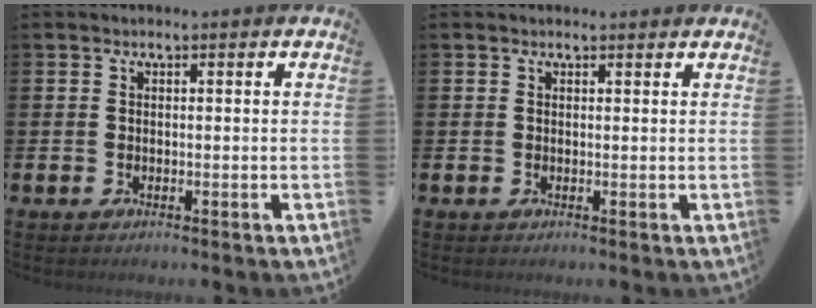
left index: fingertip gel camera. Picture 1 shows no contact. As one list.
[{"total": 0.6, "force": [0.6, 0.2, 0.1], "torque": [0.009, -0.002, 0.007]}]